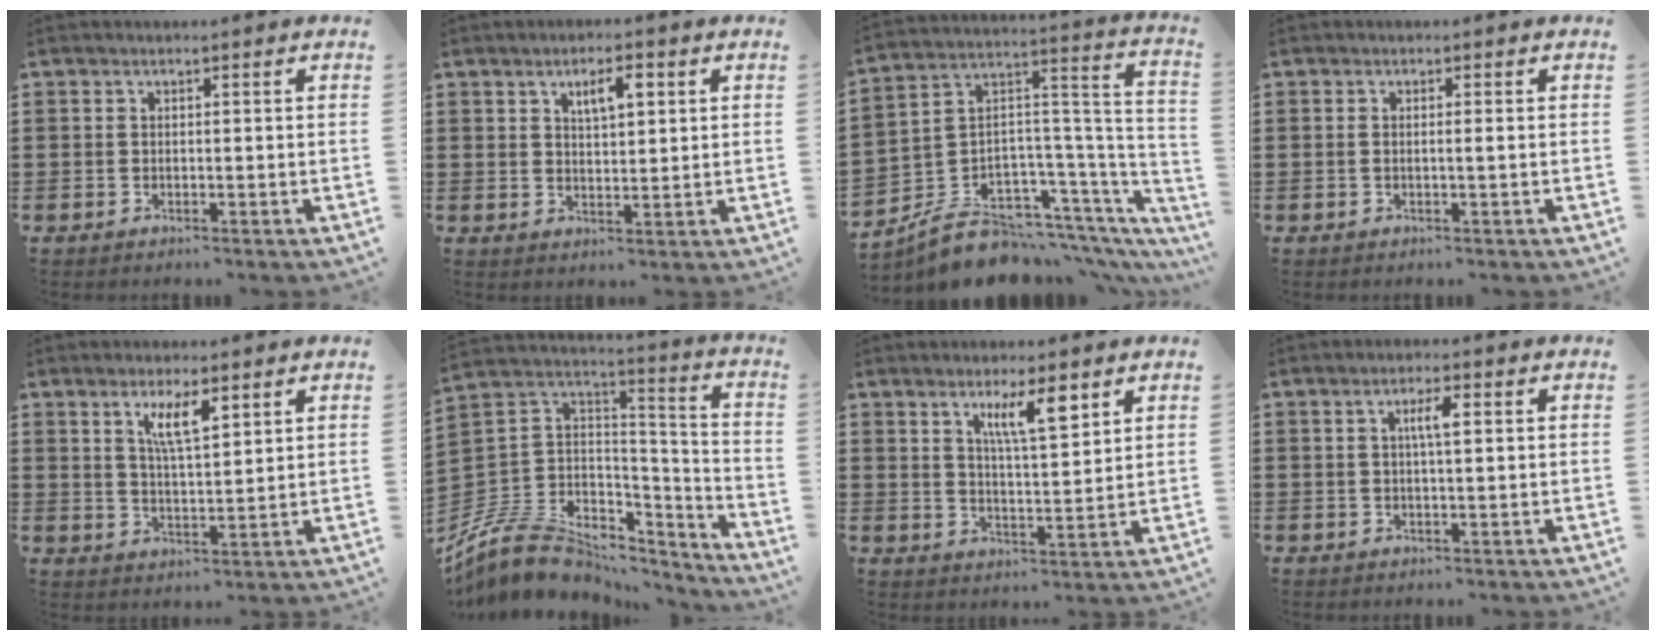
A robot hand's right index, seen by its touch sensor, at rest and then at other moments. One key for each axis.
{"total": 3.9, "fx": 1.7, "fy": 1.4, "fz": 3.1, "tx": -0.049, "ty": 0.002, "tz": 0.024}
{"total": 7.2, "fx": -5.1, "fy": 4.6, "fz": 2.2, "tx": -0.048, "ty": -0.005, "tz": -0.088}
{"total": 0.9, "fx": 0.0, "fy": -0.1, "fz": 0.9, "tx": -0.018, "ty": -0.003, "tz": 0.000}
{"total": 5.3, "fx": 2.8, "fy": 1.5, "fz": 4.3, "tx": -0.085, "ty": 0.003, "tz": 0.046}
{"total": 9.5, "fx": -6.5, "fy": 5.9, "fz": 3.6, "tx": -0.096, "ty": 0.010, "tz": -0.124}
{"total": 6.7, "fx": 3.7, "fy": 1.6, "fz": 5.3, "tx": -0.097, "ty": 0.002, "tz": 0.059}
{"total": 3.2, "fx": 0.7, "fy": 0.7, "fz": 3.1, "tx": -0.061, "ty": 0.006, "tz": 0.008}